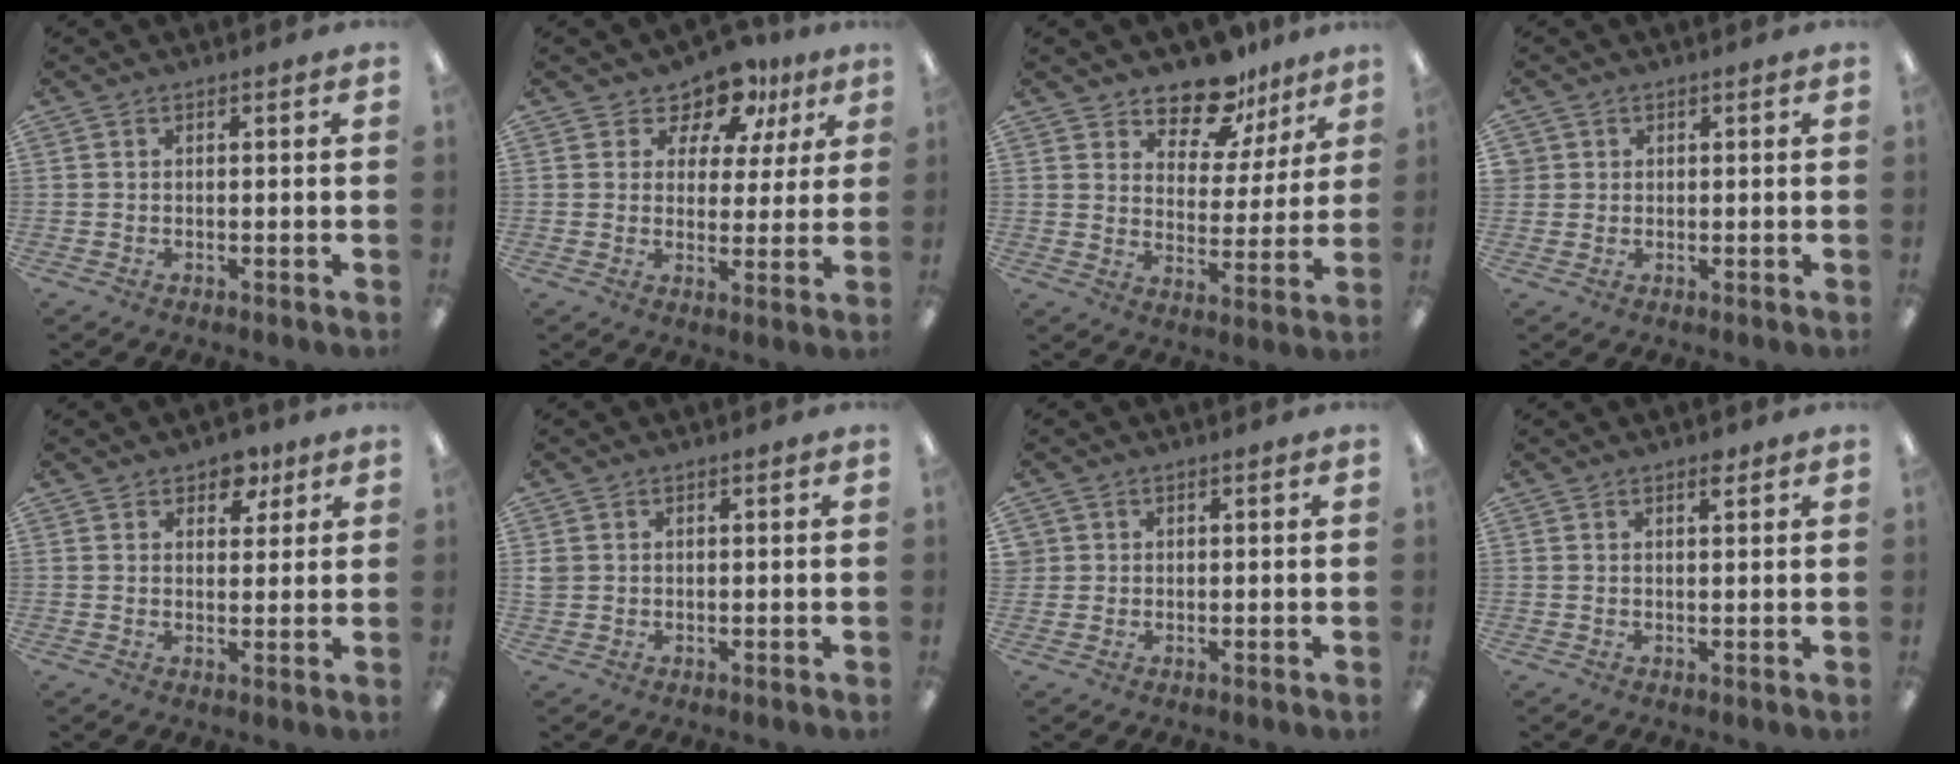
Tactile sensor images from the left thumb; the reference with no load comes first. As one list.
[{"total": 9.4, "force": [7.0, 5.4, 3.2], "torque": [-0.054, -0.049, 0.126]}, {"total": 12.2, "force": [10.2, 5.6, 3.7], "torque": [-0.060, -0.073, 0.188]}, {"total": 2.0, "force": [0.6, 1.9, -0.1], "torque": [-0.002, 0.004, 0.010]}, {"total": 5.7, "force": [4.0, 3.6, 2.0], "torque": [-0.012, -0.016, 0.066]}, {"total": 1.7, "force": [0.5, 1.6, 0.3], "torque": [-0.009, 0.002, 0.008]}, {"total": 1.7, "force": [0.5, 1.6, -0.2], "torque": [0.001, 0.004, 0.008]}, {"total": 1.9, "force": [1.5, 0.7, 0.9], "torque": [-0.005, -0.007, 0.024]}]